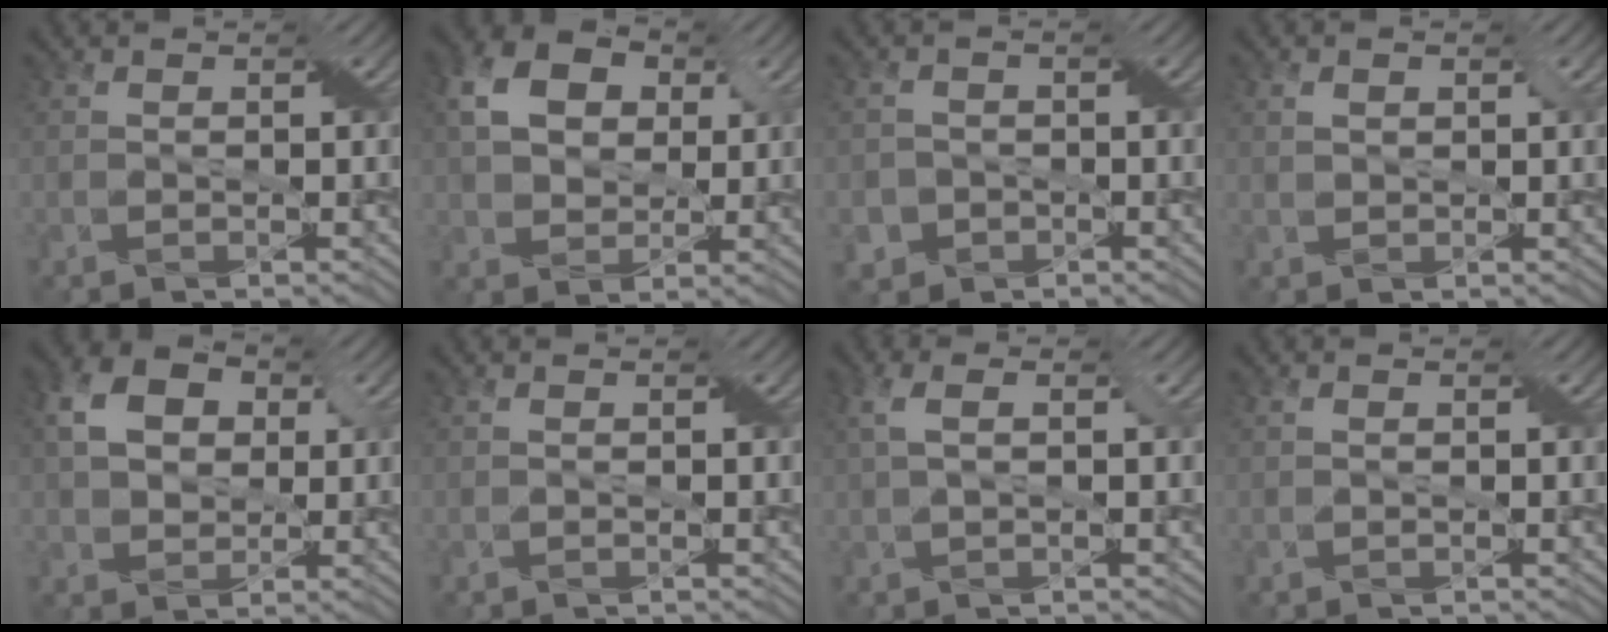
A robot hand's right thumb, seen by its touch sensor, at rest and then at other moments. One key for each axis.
{"total": 7.8, "fx": 2.5, "fy": 5.8, "fz": 4.6, "tx": -0.112, "ty": 0.010, "tz": 0.037}
{"total": 3.3, "fx": -1.5, "fy": 2.9, "fz": 0.7, "tx": -0.010, "ty": 0.001, "tz": -0.034}
{"total": 1.5, "fx": 0.6, "fy": 1.0, "fz": 1.0, "tx": -0.022, "ty": 0.000, "tz": 0.013}
{"total": 6.8, "fx": 1.9, "fy": 5.2, "fz": 4.0, "tx": -0.099, "ty": 0.012, "tz": 0.027}
{"total": 0.0}
{"total": 3.2, "fx": 1.0, "fy": 1.2, "fz": 2.8, "tx": -0.072, "ty": 0.012, "tz": 0.017}
{"total": 0.7, "fx": 0.2, "fy": 0.4, "fz": 0.5, "tx": -0.009, "ty": 0.001, "tz": 0.007}